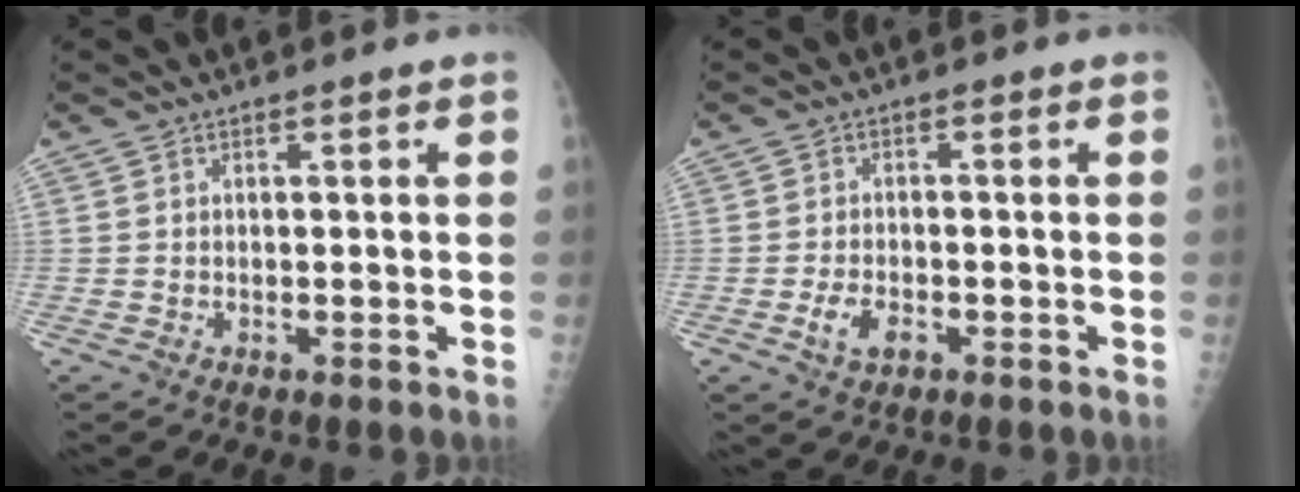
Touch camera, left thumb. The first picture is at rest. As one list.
[{"total": 3.8, "force": [-1.6, 2.3, 2.5], "torque": [-0.044, 0.005, -0.028]}]